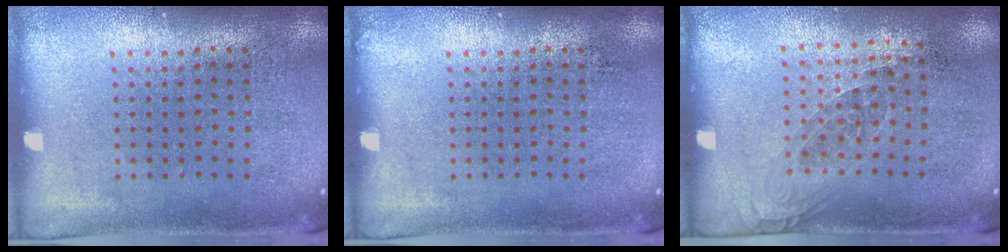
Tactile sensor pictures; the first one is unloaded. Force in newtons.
{"total": 0.0}
{"total": 1.0, "press": 0.9, "slide": 0.6}